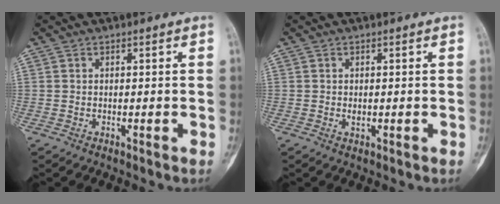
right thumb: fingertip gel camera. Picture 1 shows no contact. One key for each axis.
{"total": 0.9, "fx": 0.1, "fy": 0.6, "fz": 0.7, "tx": -0.006, "ty": -0.001, "tz": 0.002}